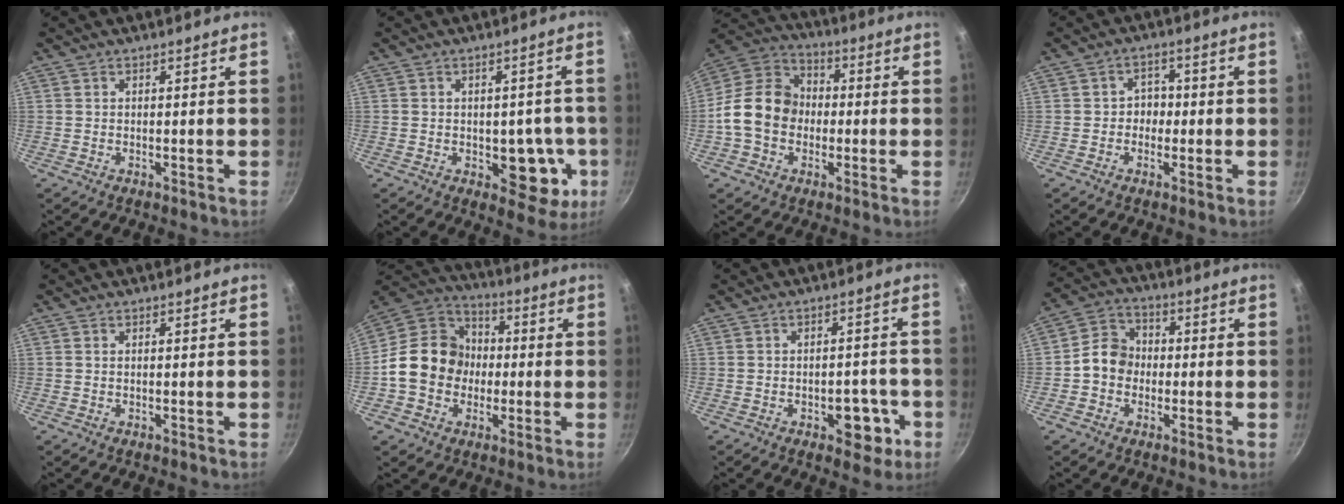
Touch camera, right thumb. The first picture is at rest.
{"total": 10.0, "force": [-2.3, 6.2, 7.5], "torque": [-0.042, 0.006, -0.023]}
{"total": 14.2, "force": [-1.7, 11.4, 8.3], "torque": [-0.113, 0.034, -0.052]}
{"total": 3.6, "force": [-0.6, 3.2, 1.7], "torque": [0.006, 0.011, -0.012]}
{"total": 0.0}
{"total": 15.8, "force": [-1.6, 13.5, 8.2], "torque": [-0.109, 0.038, -0.044]}
{"total": 7.2, "force": [-2.8, 4.3, 5.1], "torque": [-0.033, 0.018, -0.030]}
{"total": 7.8, "force": [-0.9, 6.7, 4.0], "torque": [-0.038, 0.024, -0.034]}